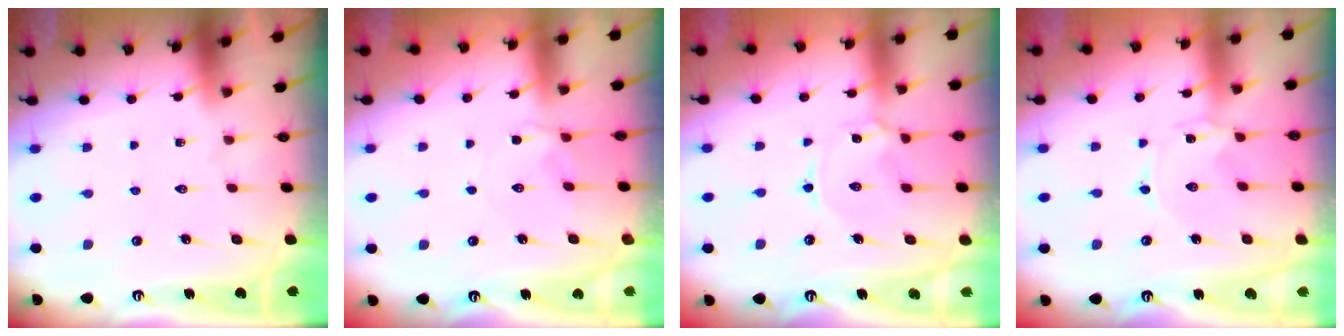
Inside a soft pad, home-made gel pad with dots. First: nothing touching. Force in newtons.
{"total": 2.7, "press": 2.6, "slide": 0.6}
{"total": 2.4, "press": 2.4, "slide": 0.3}
{"total": 0.0}